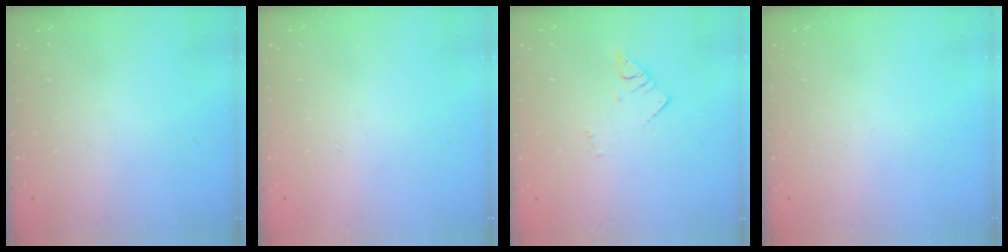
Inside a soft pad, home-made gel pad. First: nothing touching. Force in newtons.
{"total": 1.6, "press": 1.6, "slide": 0.0}
{"total": 2.1, "press": 2.1, "slide": 0.3}
{"total": 0.0}